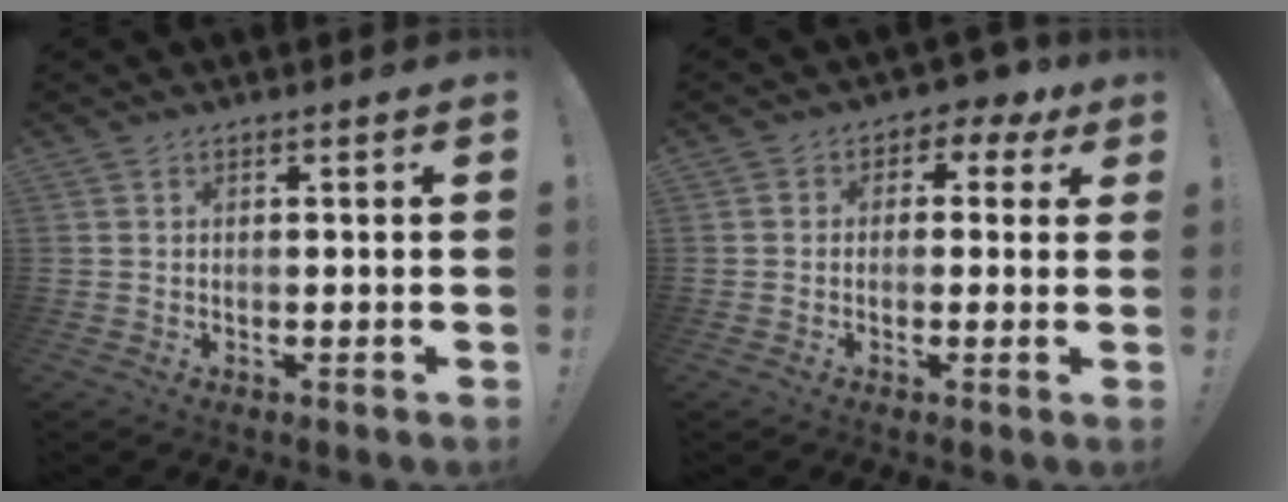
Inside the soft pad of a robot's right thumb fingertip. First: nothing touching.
{"total": 3.9, "force": [0.0, 3.3, 2.1], "torque": [-0.014, -0.003, -0.007]}